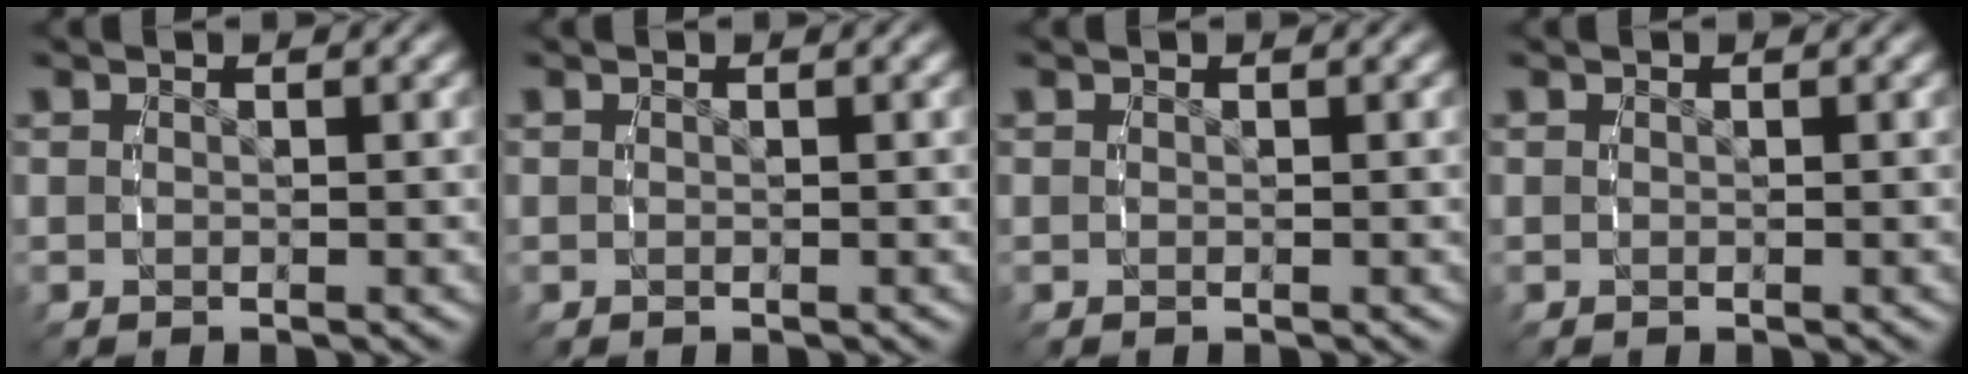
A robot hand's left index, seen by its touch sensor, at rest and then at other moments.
{"total": 0.0}
{"total": 0.0}
{"total": 0.0}